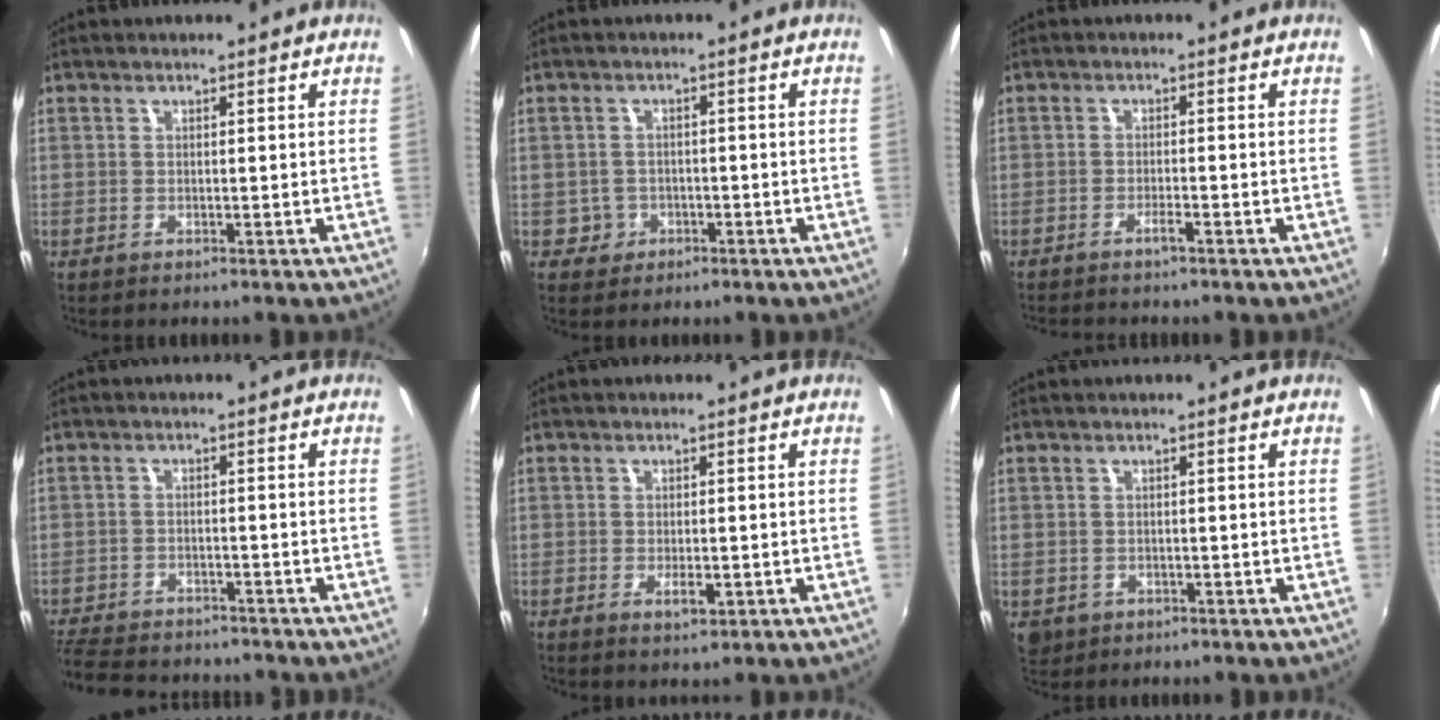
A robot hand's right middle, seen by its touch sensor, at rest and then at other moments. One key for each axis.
{"total": 3.4, "fx": -1.3, "fy": 3.1, "fz": 0.5, "tx": -0.017, "ty": 0.006, "tz": -0.019}
{"total": 2.3, "fx": -2.0, "fy": -0.1, "fz": 1.1, "tx": -0.030, "ty": -0.001, "tz": -0.039}
{"total": 12.1, "fx": -10.7, "fy": 3.7, "fz": 4.3, "tx": -0.118, "ty": -0.010, "tz": -0.172}
{"total": 3.3, "fx": -1.7, "fy": 1.2, "fz": 2.6, "tx": -0.054, "ty": -0.002, "tz": -0.025}
{"total": 3.6, "fx": -0.9, "fy": 3.1, "fz": 1.5, "tx": -0.034, "ty": -0.006, "tz": -0.009}